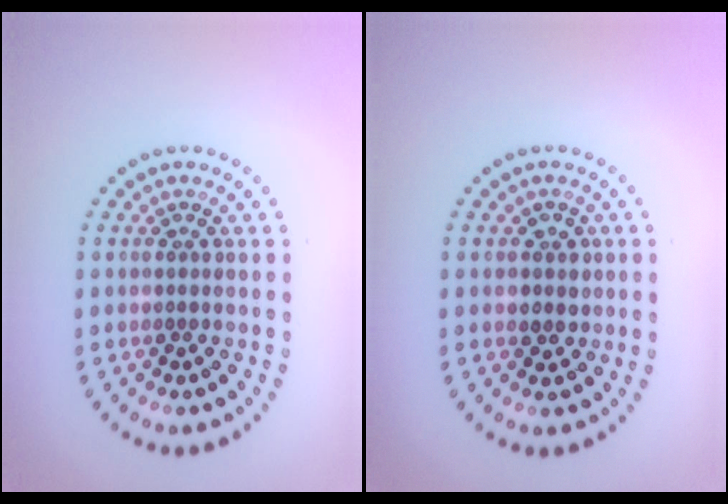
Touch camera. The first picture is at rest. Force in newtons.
{"total": 1.7, "press": 1.6, "slide": 0.7}